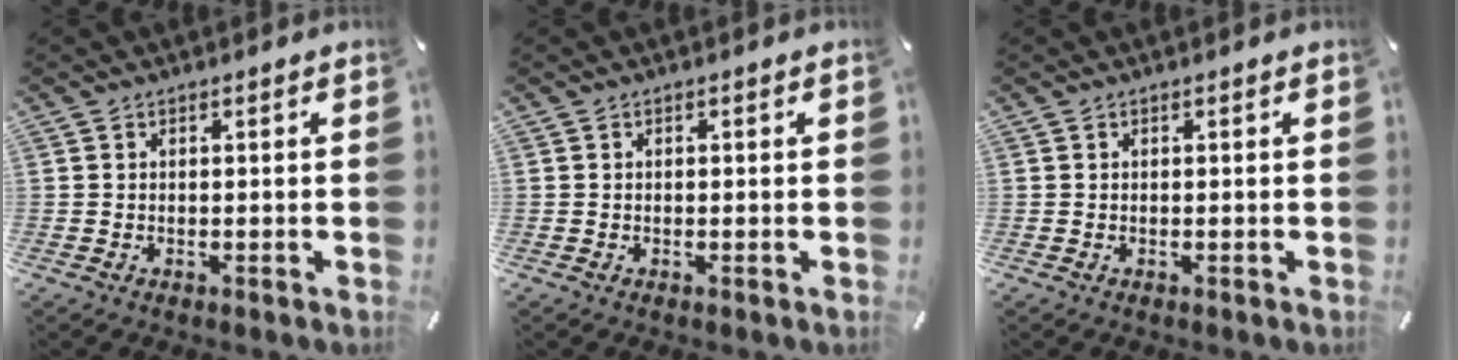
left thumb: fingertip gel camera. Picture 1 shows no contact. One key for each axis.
{"total": 0.0}
{"total": 0.0}